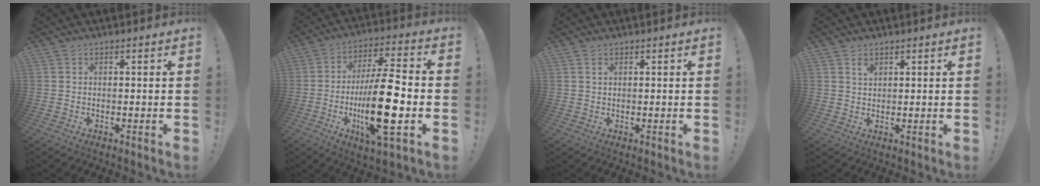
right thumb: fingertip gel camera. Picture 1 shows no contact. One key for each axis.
{"total": 21.3, "fx": -3.9, "fy": 6.2, "fz": 20.0, "tx": -0.363, "ty": 0.003, "tz": -0.063}
{"total": 1.3, "fx": 0.7, "fy": 0.4, "fz": 1.0, "tx": -0.018, "ty": 0.000, "tz": 0.012}
{"total": 1.8, "fx": 1.3, "fy": 0.8, "fz": 1.0, "tx": -0.010, "ty": -0.007, "tz": 0.023}